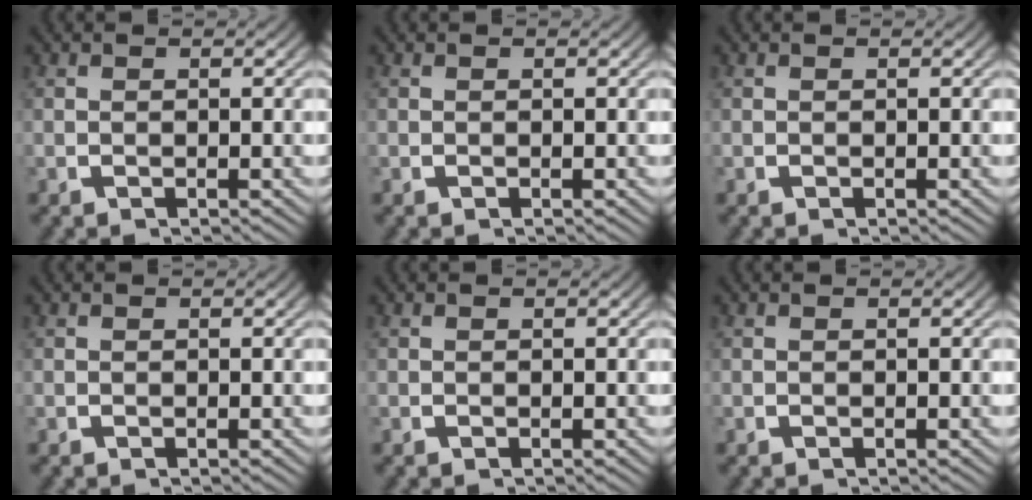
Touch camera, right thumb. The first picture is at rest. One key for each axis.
{"total": 0.0}
{"total": 0.0}
{"total": 0.0}
{"total": 0.0}
{"total": 0.0}